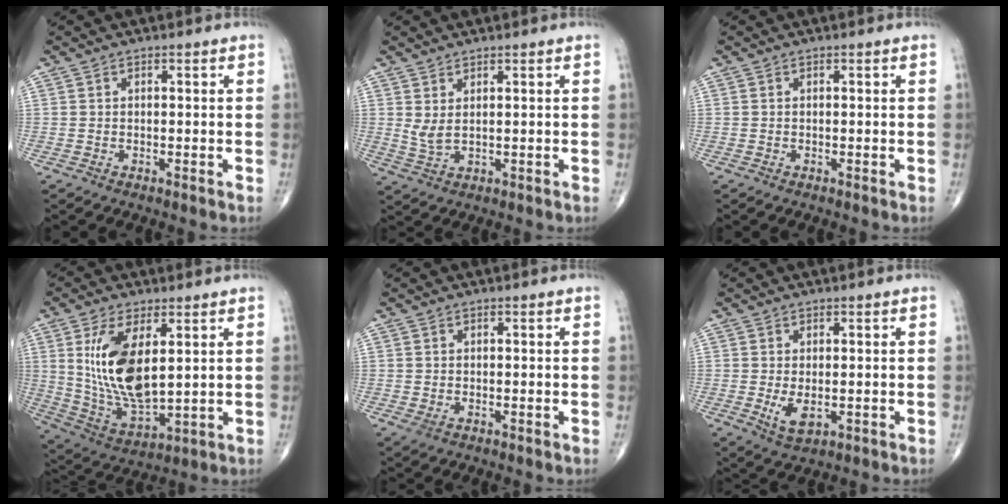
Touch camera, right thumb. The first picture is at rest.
{"total": 3.2, "force": [1.2, 1.1, 2.7], "torque": [-0.058, -0.008, 0.030]}
{"total": 0.0}
{"total": 15.3, "force": [3.7, 6.9, 13.2], "torque": [-0.253, -0.025, 0.086]}
{"total": 1.4, "force": [-0.3, 0.9, 1.0], "torque": [-0.022, -0.001, -0.002]}
{"total": 4.1, "force": [-0.6, 2.0, 3.5], "torque": [-0.060, -0.010, 0.000]}